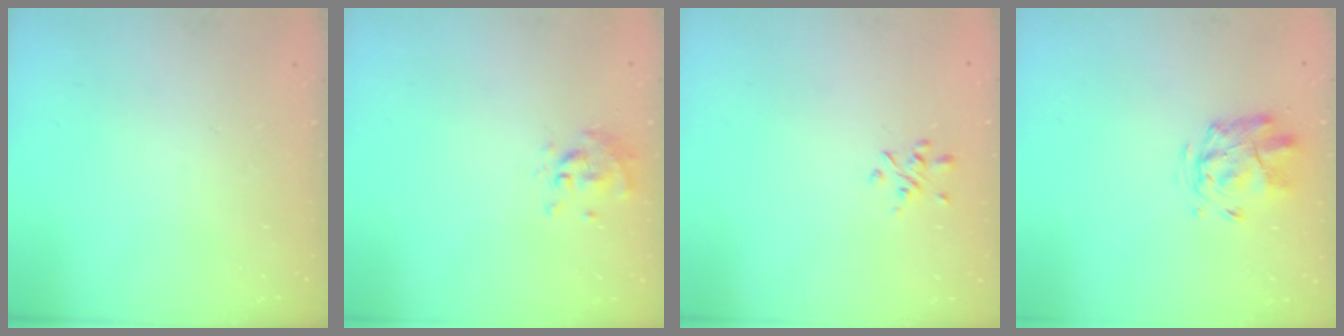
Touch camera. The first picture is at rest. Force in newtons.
{"total": 0.6, "press": 0.6, "slide": 0.2}
{"total": 1.8, "press": 1.6, "slide": 0.7}
{"total": 2.8, "press": 2.5, "slide": 1.4}